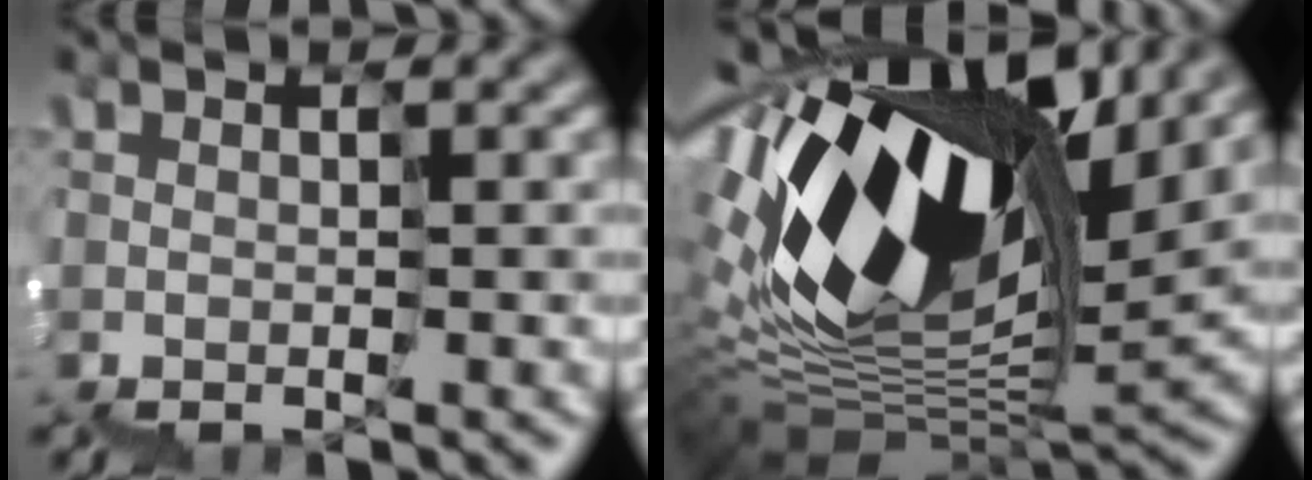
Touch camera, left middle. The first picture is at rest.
{"total": 15.9, "force": [5.1, 8.0, 12.8], "torque": [-0.242, 0.039, 0.077]}